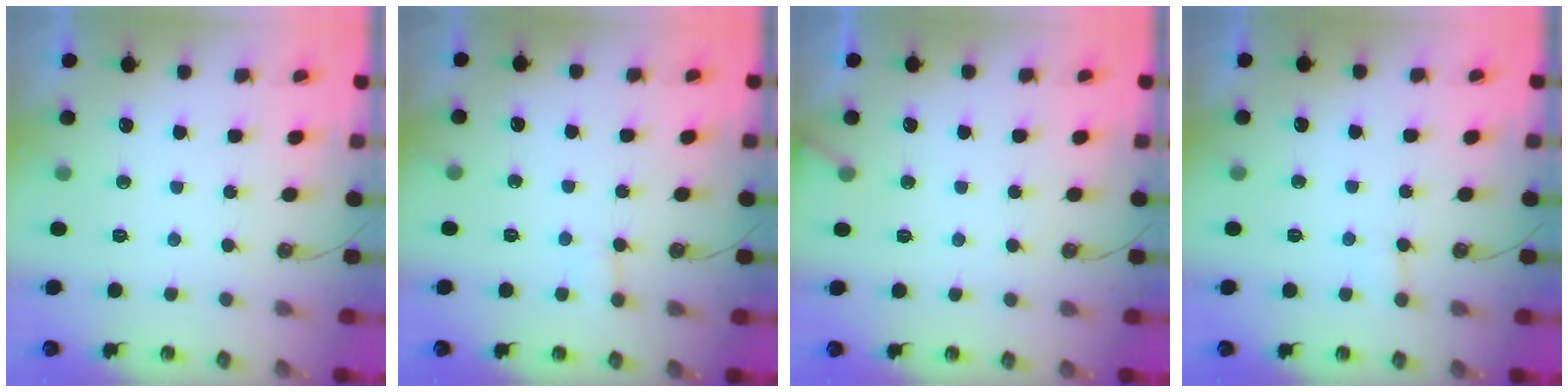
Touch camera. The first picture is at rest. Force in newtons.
{"total": 4.7, "press": 4.7, "slide": 0.3}
{"total": 4.9, "press": 4.8, "slide": 0.4}
{"total": 4.9, "press": 4.8, "slide": 0.4}